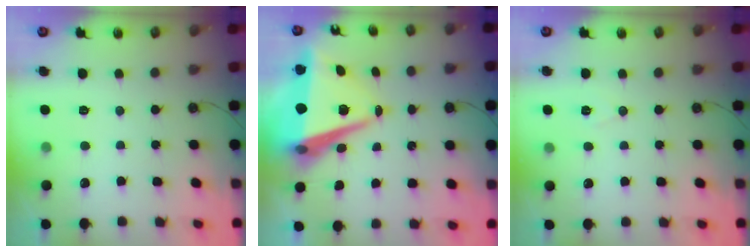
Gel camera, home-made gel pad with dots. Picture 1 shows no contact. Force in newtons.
{"total": 11.4, "press": 10.6, "slide": 4.1}
{"total": 5.6, "press": 3.4, "slide": 4.4}